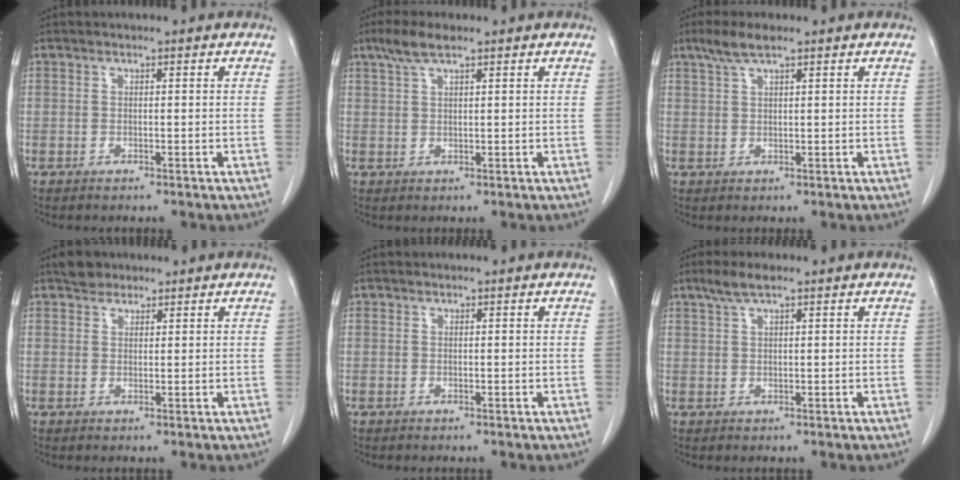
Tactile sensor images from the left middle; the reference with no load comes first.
{"total": 4.0, "force": [2.8, 0.7, 2.7], "torque": [-0.064, 0.012, 0.058]}
{"total": 3.6, "force": [2.6, 0.5, 2.5], "torque": [-0.058, 0.009, 0.054]}
{"total": 2.5, "force": [2.0, 1.4, 0.5], "torque": [-0.011, 0.007, 0.034]}
{"total": 0.0}
{"total": 3.2, "force": [2.2, 0.4, 2.2], "torque": [-0.052, 0.009, 0.047]}